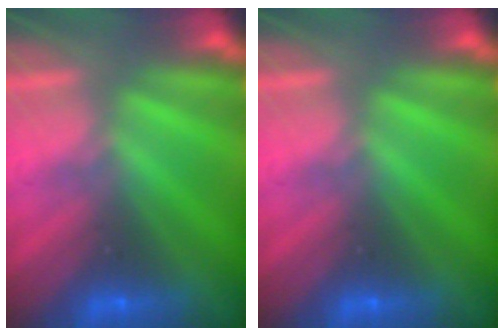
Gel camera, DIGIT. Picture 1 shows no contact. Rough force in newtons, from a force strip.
{"total": 0.0}